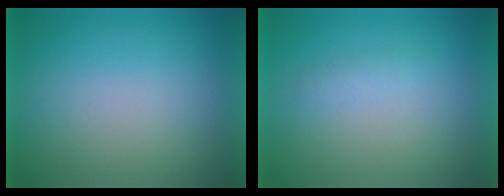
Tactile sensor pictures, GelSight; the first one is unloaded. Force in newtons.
{"total": 1.1}